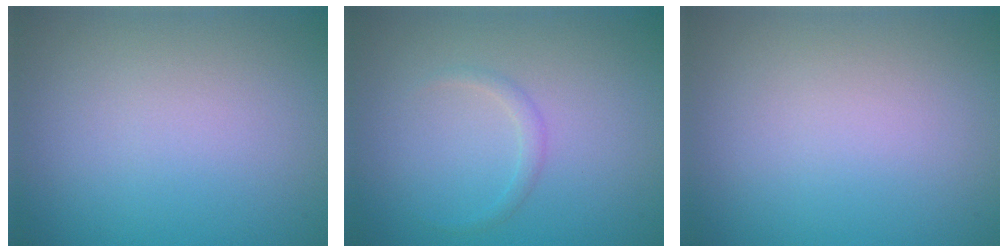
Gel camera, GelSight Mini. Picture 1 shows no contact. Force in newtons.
{"total": 0.9, "press": 0.9, "slide": 0.1}
{"total": 0.0}